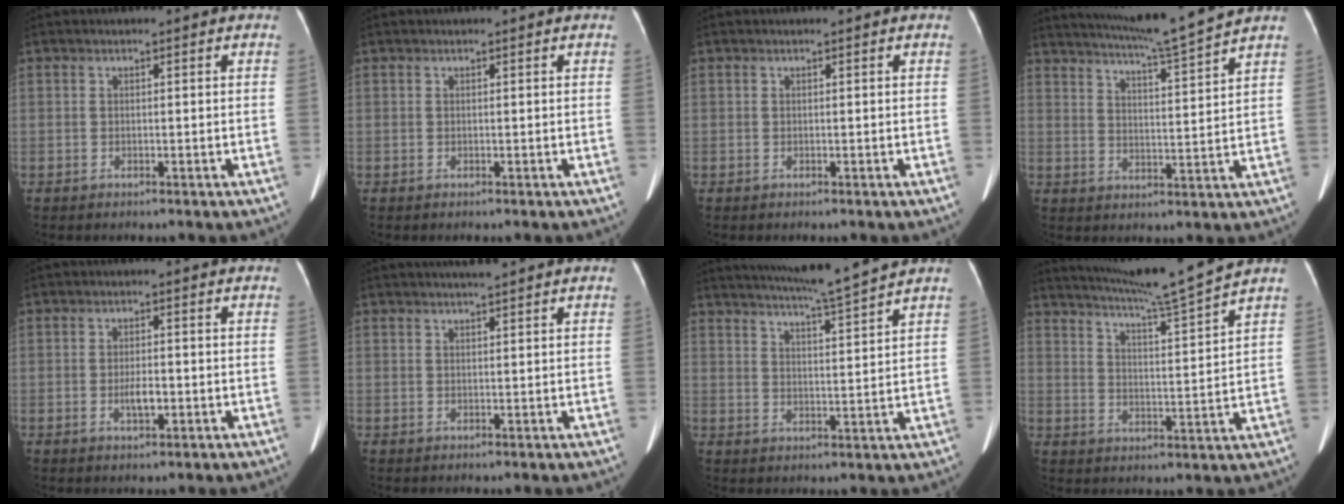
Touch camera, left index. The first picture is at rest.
{"total": 0.7, "force": [0.6, 0.0, 0.3], "torque": [-0.004, 0.012, 0.011]}
{"total": 0.0}
{"total": 11.9, "force": [10.8, -2.1, 4.5], "torque": [-0.081, -0.021, 0.164]}
{"total": 2.5, "force": [-0.8, 0.8, 2.3], "torque": [-0.047, 0.000, -0.011]}
{"total": 2.7, "force": [2.3, -0.2, 1.4], "torque": [-0.018, 0.011, 0.038]}
{"total": 10.7, "force": [9.7, -1.9, 4.2], "torque": [-0.075, -0.011, 0.145]}
{"total": 12.2, "force": [11.0, -2.7, 4.4], "torque": [-0.081, -0.031, 0.174]}